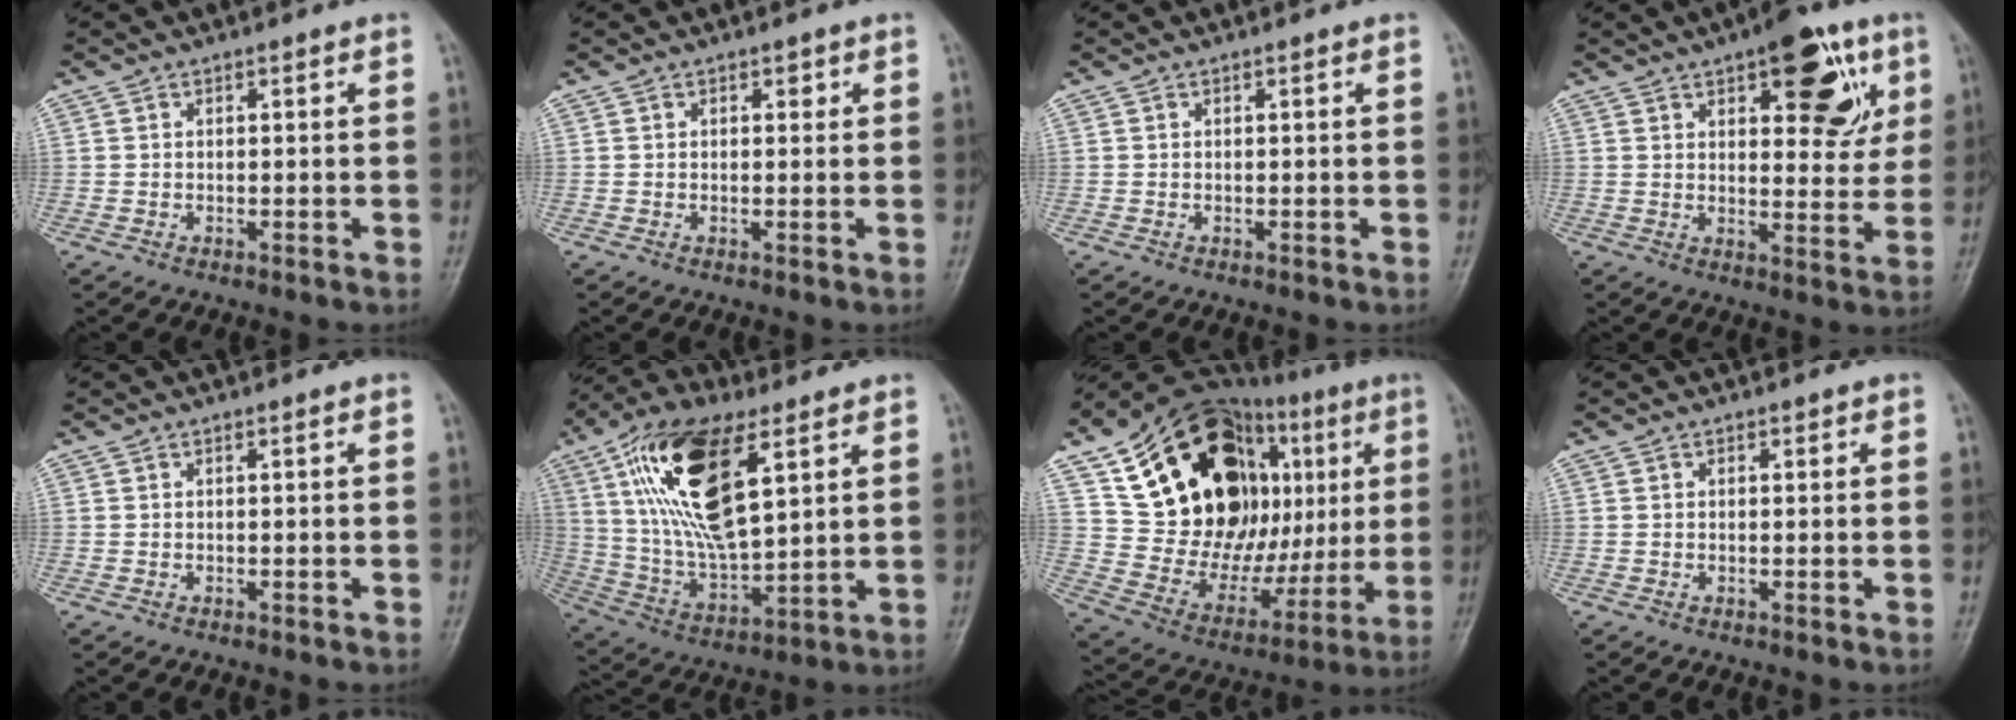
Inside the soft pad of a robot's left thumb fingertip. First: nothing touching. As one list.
[{"total": 1.2, "force": [0.5, 0.9, 0.6], "torque": [0.005, 0.001, 0.004]}, {"total": 0.0}, {"total": 14.7, "force": [6.7, 6.6, 11.3], "torque": [-0.099, -0.022, 0.087]}, {"total": 0.0}, {"total": 21.6, "force": [8.5, 9.3, 17.5], "torque": [-0.321, -0.024, 0.160]}, {"total": 34.0, "force": [9.5, 19.5, 26.2], "torque": [-0.357, 0.017, 0.170]}, {"total": 0.5, "force": [0.2, 0.4, 0.2], "torque": [0.006, 0.000, 0.002]}]